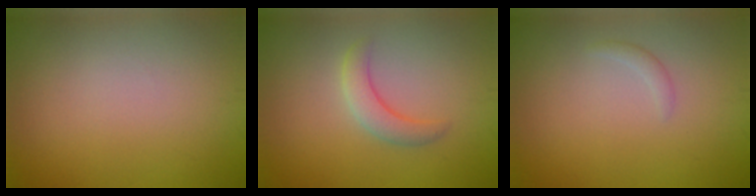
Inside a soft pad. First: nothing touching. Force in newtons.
{"total": 2.5, "press": 2.5, "slide": 0.2}
{"total": 0.8, "press": 0.8, "slide": 0.0}